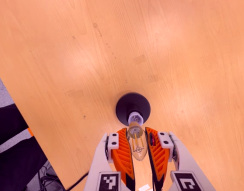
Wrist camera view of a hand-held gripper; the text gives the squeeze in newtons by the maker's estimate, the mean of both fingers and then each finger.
{"total": 22.3, "left": 25.8, "right": 18.8}